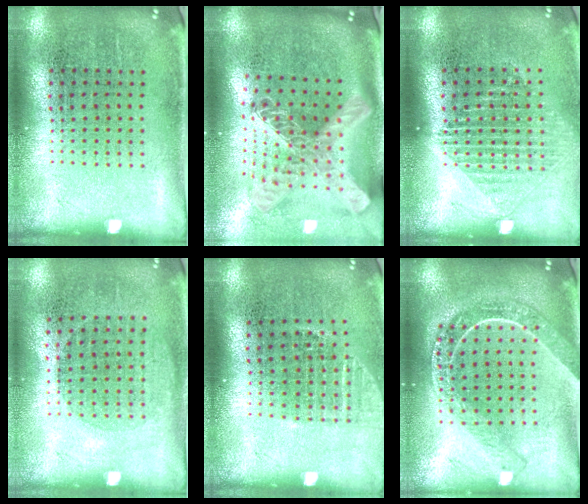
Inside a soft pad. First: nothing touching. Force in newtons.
{"total": 3.0, "press": 2.0, "slide": 2.2}
{"total": 1.3, "press": 1.2, "slide": 0.5}
{"total": 1.0, "press": 0.9, "slide": 0.4}
{"total": 1.1, "press": 1.0, "slide": 0.5}
{"total": 2.2, "press": 1.9, "slide": 1.1}